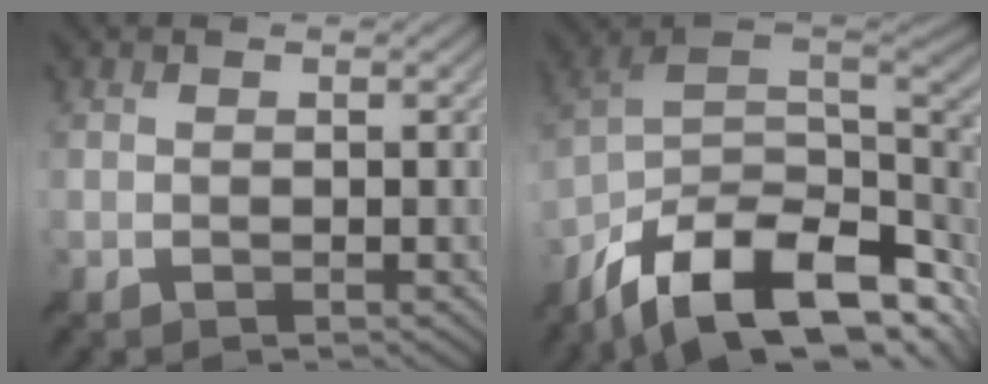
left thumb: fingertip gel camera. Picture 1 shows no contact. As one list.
[{"total": 15.7, "force": [-8.3, 6.7, 11.5], "torque": [-0.254, -0.017, -0.143]}]